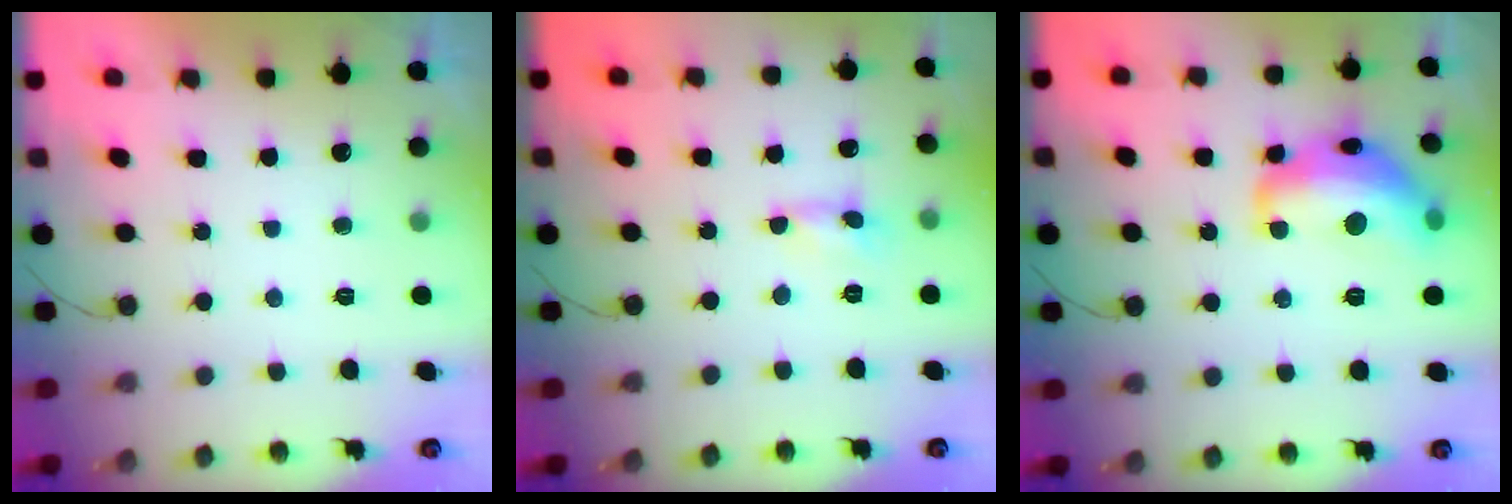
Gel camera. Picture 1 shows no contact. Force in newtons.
{"total": 0.0}
{"total": 16.3, "press": 16.3, "slide": 0.9}